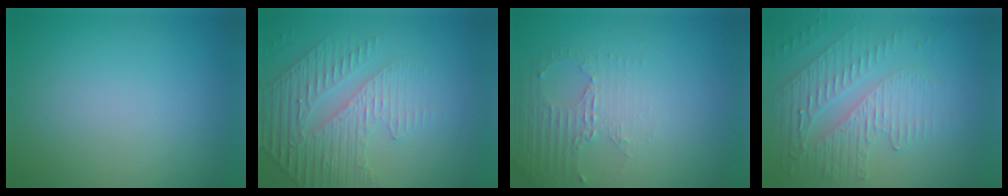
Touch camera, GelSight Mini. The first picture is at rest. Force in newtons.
{"total": 4.7, "press": 3.4, "slide": 3.3}
{"total": 2.7, "press": 1.9, "slide": 1.9}
{"total": 5.8, "press": 3.4, "slide": 4.7}